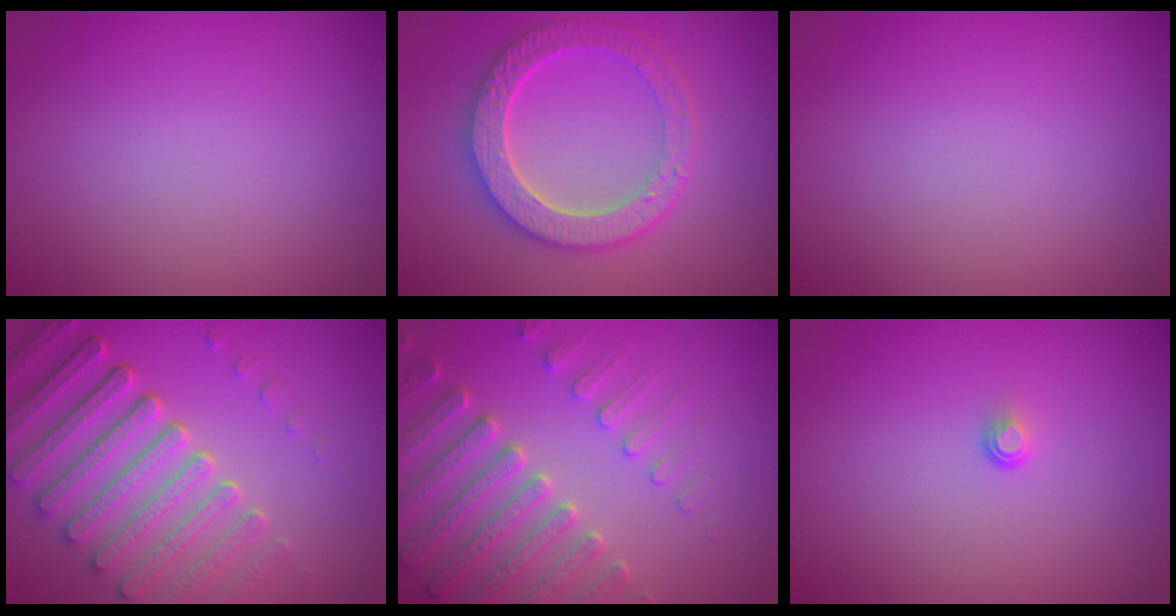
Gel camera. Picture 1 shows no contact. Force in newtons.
{"total": 5.8, "press": 4.9, "slide": 3.1}
{"total": 0.0}
{"total": 7.5, "press": 5.7, "slide": 4.9}
{"total": 5.4, "press": 4.8, "slide": 2.5}
{"total": 0.7, "press": 0.4, "slide": 0.6}